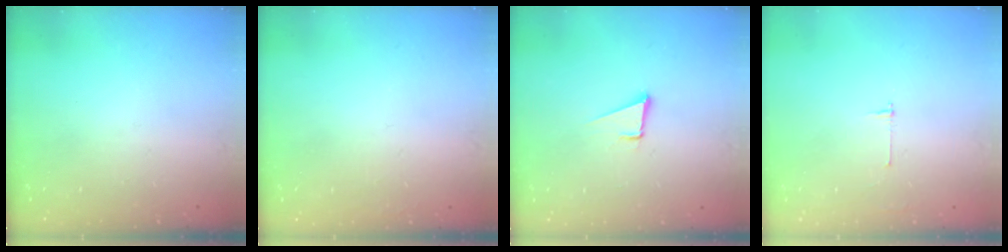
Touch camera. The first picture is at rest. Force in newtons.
{"total": 1.5, "press": 1.5, "slide": 0.1}
{"total": 3.6, "press": 2.7, "slide": 2.4}
{"total": 2.7, "press": 2.7, "slide": 0.3}